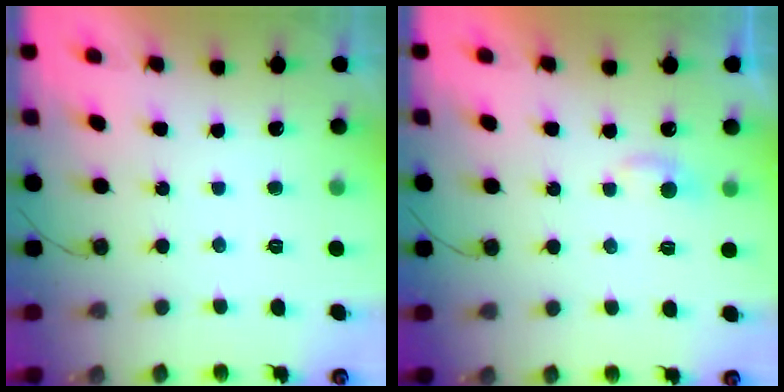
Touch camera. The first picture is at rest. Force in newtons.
{"total": 3.9, "press": 3.9, "slide": 0.5}